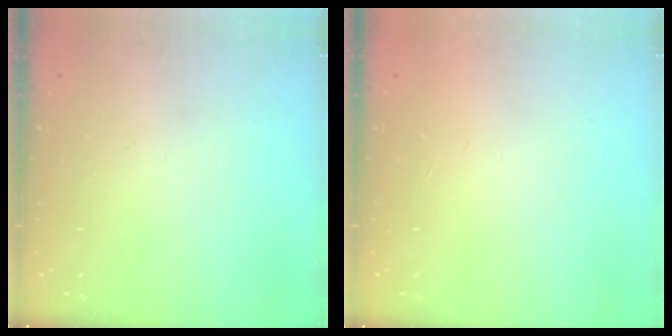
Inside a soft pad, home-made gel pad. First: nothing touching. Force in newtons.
{"total": 1.5, "press": 1.5, "slide": 0.1}